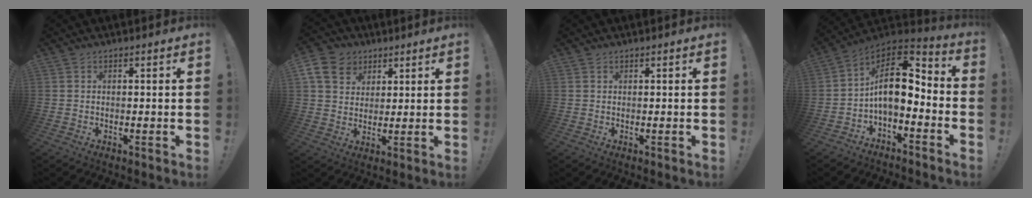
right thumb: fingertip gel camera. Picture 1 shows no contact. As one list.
[{"total": 10.8, "force": [4.9, 8.7, 4.1], "torque": [-0.053, -0.026, 0.099]}, {"total": 0.0}, {"total": 12.7, "force": [0.3, 7.1, 10.5], "torque": [-0.175, -0.001, 0.007]}]